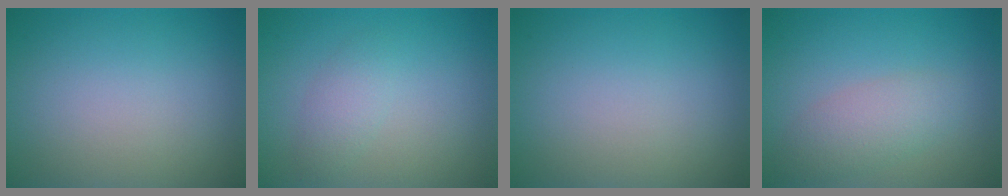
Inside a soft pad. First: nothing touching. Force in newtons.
{"total": 1.7, "press": 1.7, "slide": 0.0}
{"total": 0.0}
{"total": 3.0, "press": 3.0, "slide": 0.1}